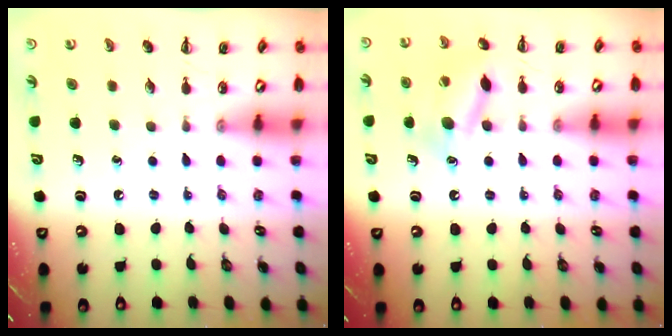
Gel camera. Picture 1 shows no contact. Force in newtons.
{"total": 12.7, "press": 12.6, "slide": 2.0}